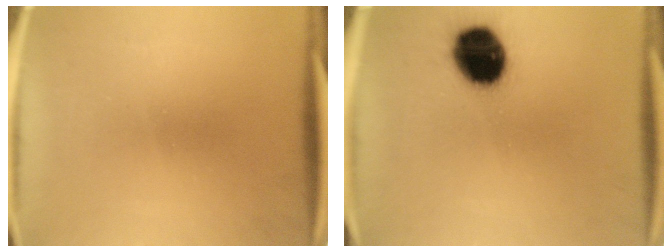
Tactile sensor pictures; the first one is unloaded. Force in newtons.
{"total": 15.7}